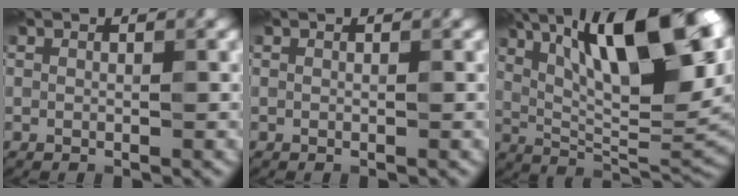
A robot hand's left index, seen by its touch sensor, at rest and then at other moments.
{"total": 0.0}
{"total": 16.1, "force": [6.5, 5.1, 13.8], "torque": [-0.220, 0.015, 0.112]}